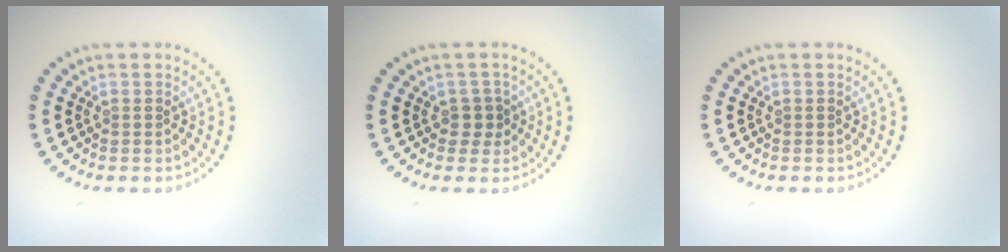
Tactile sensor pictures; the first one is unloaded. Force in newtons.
{"total": 1.5, "press": 1.3, "slide": 0.8}
{"total": 0.0}